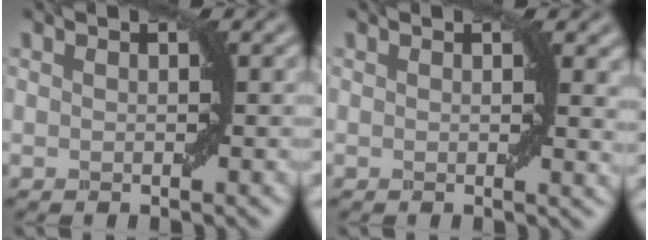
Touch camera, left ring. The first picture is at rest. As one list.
[{"total": 1.7, "force": [0.8, 0.6, 1.4], "torque": [-0.010, -0.005, 0.014]}]